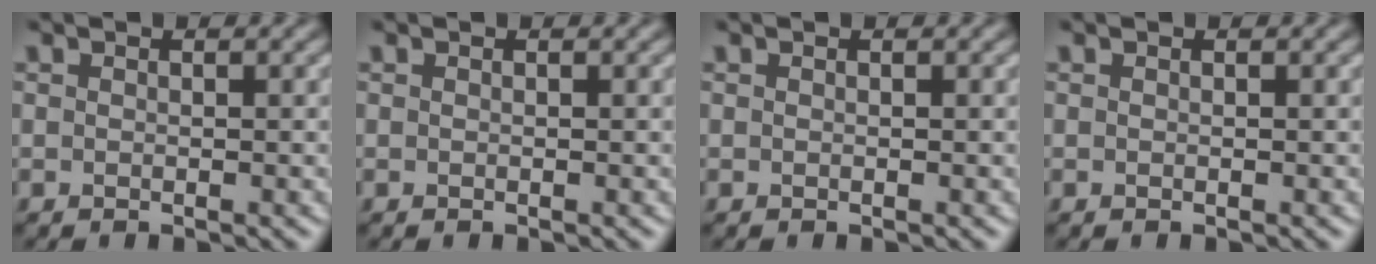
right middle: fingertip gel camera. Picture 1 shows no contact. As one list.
[{"total": 0.0}, {"total": 0.0}, {"total": 0.0}]